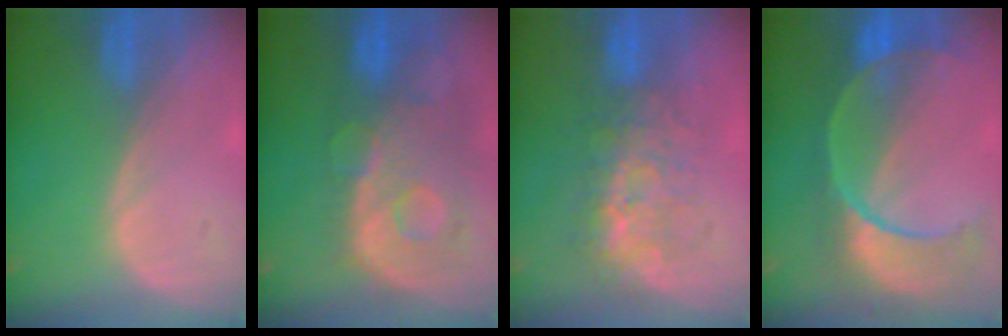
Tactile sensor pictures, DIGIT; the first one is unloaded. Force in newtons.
{"total": 12.1, "press": 10.1, "slide": 6.7}
{"total": 7.7, "press": 7.3, "slide": 2.3}
{"total": 10.8, "press": 9.3, "slide": 5.6}